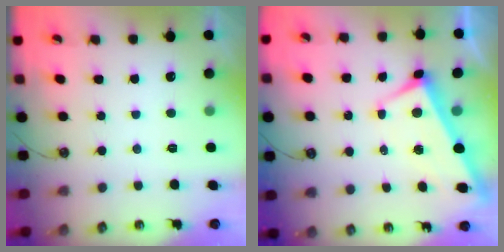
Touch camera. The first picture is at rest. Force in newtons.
{"total": 2.9, "press": 2.8, "slide": 0.9}